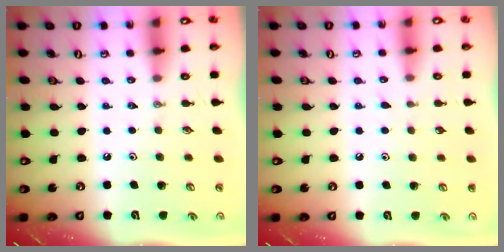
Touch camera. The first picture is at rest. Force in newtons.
{"total": 4.7, "press": 4.6, "slide": 0.5}